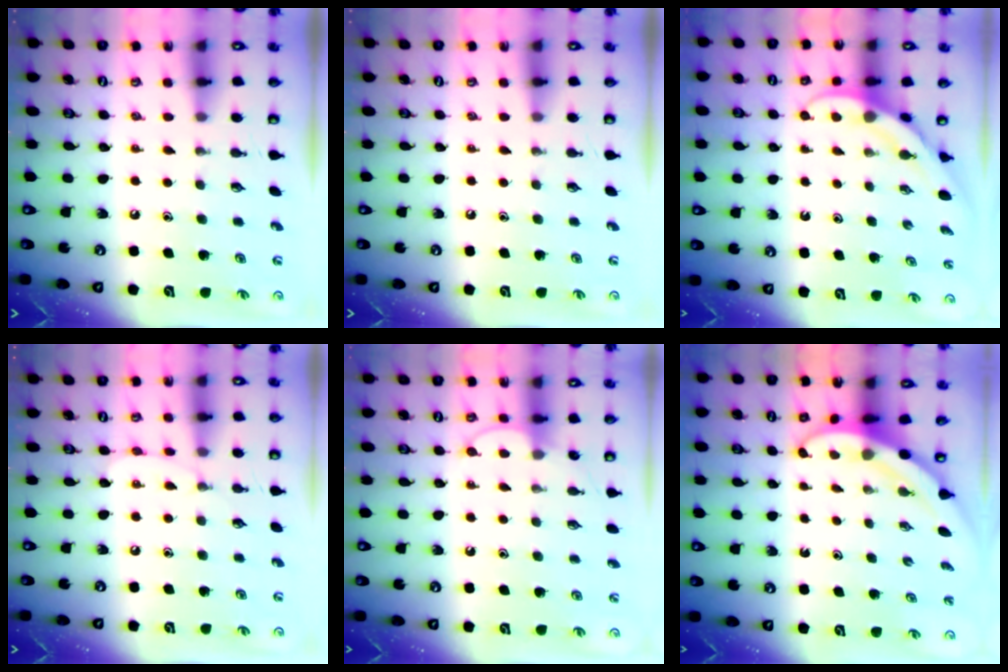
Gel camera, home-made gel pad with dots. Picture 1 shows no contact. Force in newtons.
{"total": 0.0}
{"total": 5.4, "press": 5.4, "slide": 0.4}
{"total": 6.4, "press": 6.3, "slide": 0.7}
{"total": 6.7, "press": 6.6, "slide": 0.6}
{"total": 3.4, "press": 3.4, "slide": 0.2}